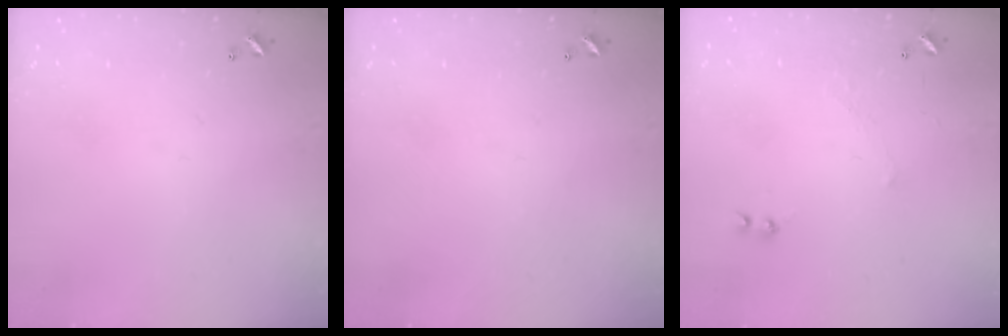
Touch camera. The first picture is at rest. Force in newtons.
{"total": 0.0}
{"total": 0.9, "press": 0.3, "slide": 0.8}